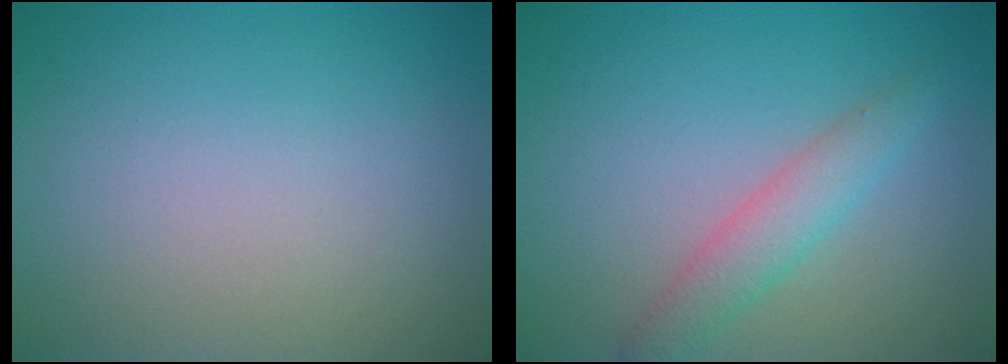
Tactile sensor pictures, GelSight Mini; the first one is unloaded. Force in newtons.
{"total": 2.8, "press": 2.8, "slide": 0.1}